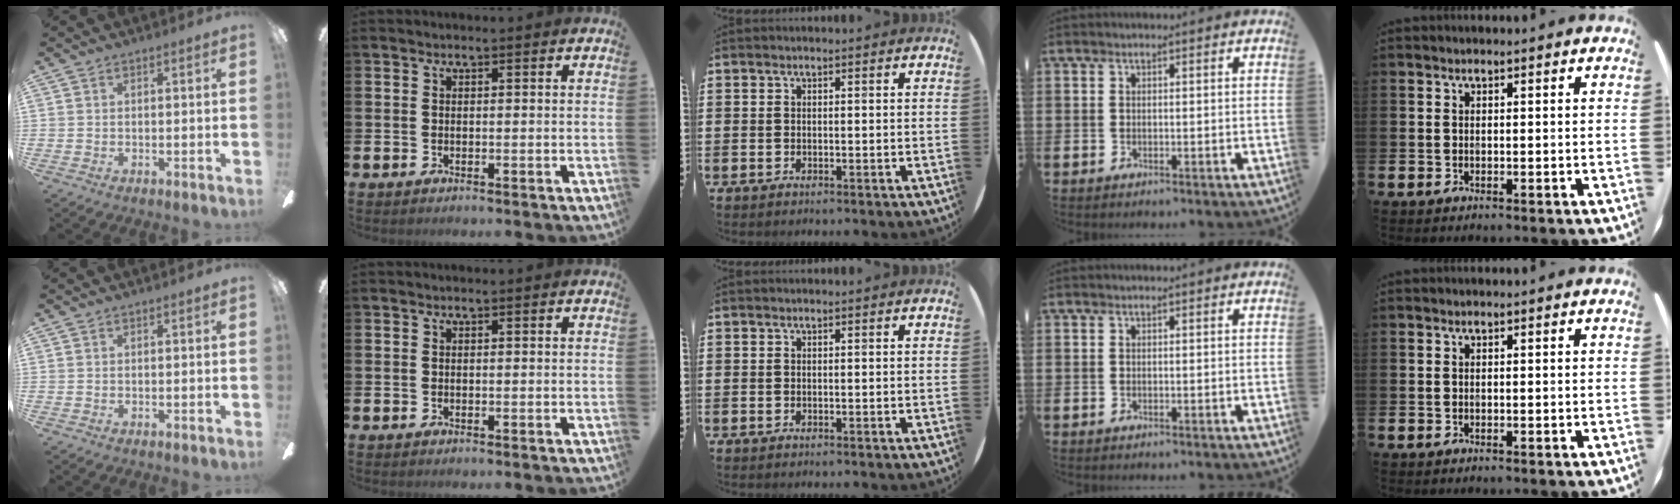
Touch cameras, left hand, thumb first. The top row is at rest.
{}